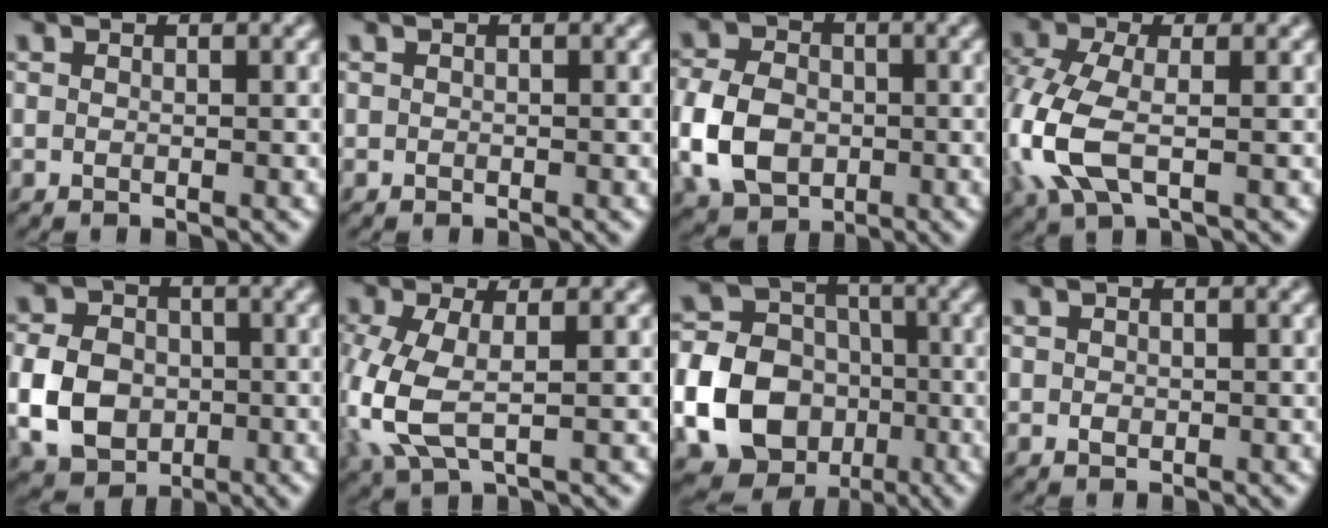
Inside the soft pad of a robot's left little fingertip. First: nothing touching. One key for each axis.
{"total": 0.0}
{"total": 7.4, "fx": -1.8, "fy": 5.4, "fz": 4.6, "tx": -0.114, "ty": -0.002, "tz": -0.047}
{"total": 6.4, "fx": -1.7, "fy": 3.2, "fz": 5.3, "tx": -0.148, "ty": 0.004, "tz": -0.039}
{"total": 6.6, "fx": -1.3, "fy": 5.2, "fz": 3.9, "tx": -0.090, "ty": -0.003, "tz": -0.033}
{"total": 5.6, "fx": -0.6, "fy": 2.6, "fz": 4.9, "tx": -0.140, "ty": -0.001, "tz": -0.009}
{"total": 16.0, "fx": -4.4, "fy": 14.1, "fz": 6.1, "tx": -0.150, "ty": -0.042, "tz": -0.092}
{"total": 0.6, "fx": -0.1, "fy": 0.5, "fz": 0.3, "tx": -0.008, "ty": 0.000, "tz": -0.005}